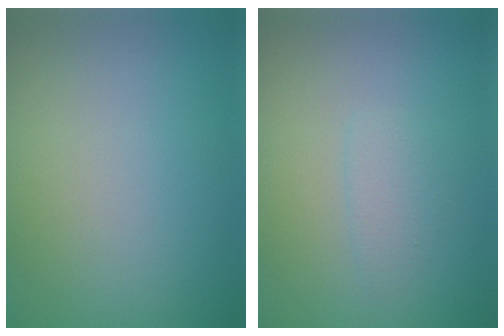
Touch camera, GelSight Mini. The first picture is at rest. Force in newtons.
{"total": 1.3, "press": 1.3, "slide": 0.1}